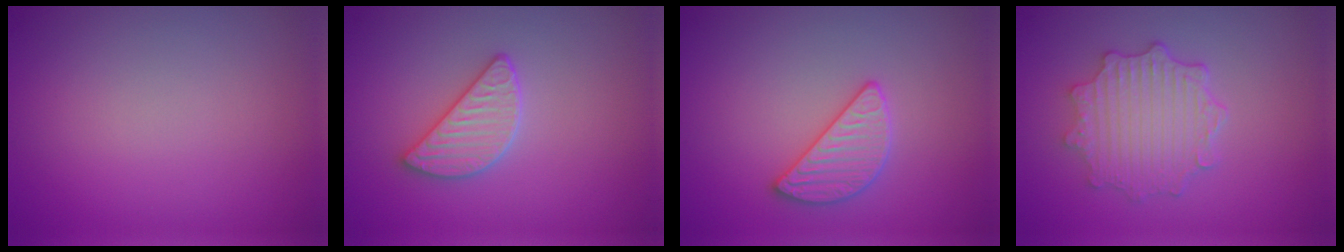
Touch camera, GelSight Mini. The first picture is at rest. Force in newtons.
{"total": 2.9, "press": 2.8, "slide": 0.9}
{"total": 2.7, "press": 2.7, "slide": 0.4}
{"total": 4.8, "press": 3.9, "slide": 2.8}